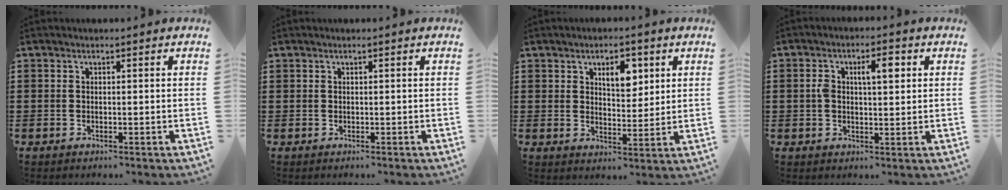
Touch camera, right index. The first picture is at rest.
{"total": 0.0}
{"total": 5.2, "force": [2.5, 2.7, 3.7], "torque": [-0.058, 0.001, 0.037]}
{"total": 4.2, "force": [0.9, 1.7, 3.8], "torque": [-0.061, 0.003, 0.008]}